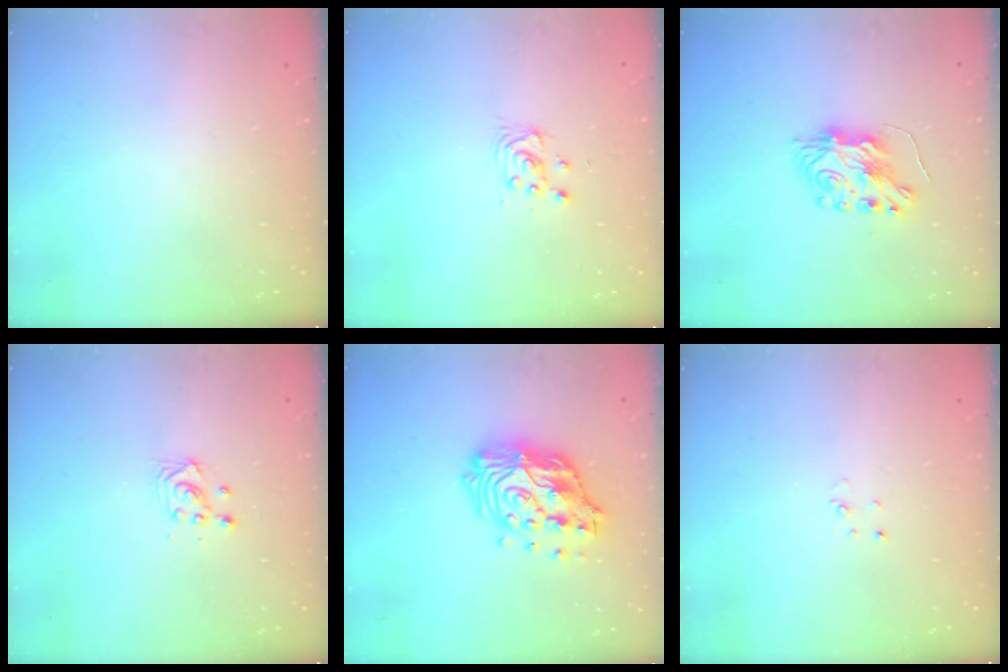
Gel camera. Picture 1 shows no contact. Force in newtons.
{"total": 2.8, "press": 2.8, "slide": 0.4}
{"total": 7.5, "press": 7.5, "slide": 0.6}
{"total": 3.0, "press": 2.9, "slide": 0.8}
{"total": 17.1, "press": 17.0, "slide": 1.5}
{"total": 2.0, "press": 2.0, "slide": 0.2}